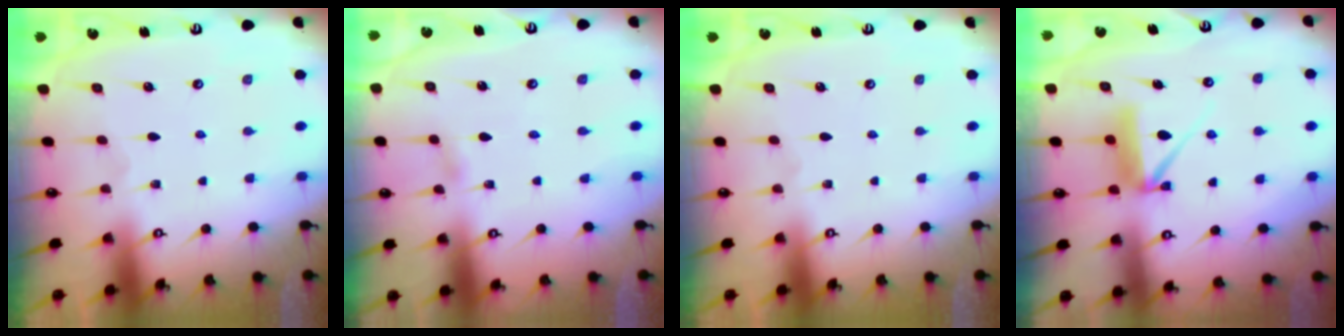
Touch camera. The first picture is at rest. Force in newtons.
{"total": 2.6, "press": 2.6, "slide": 0.3}
{"total": 0.0}
{"total": 7.1, "press": 7.1, "slide": 0.6}